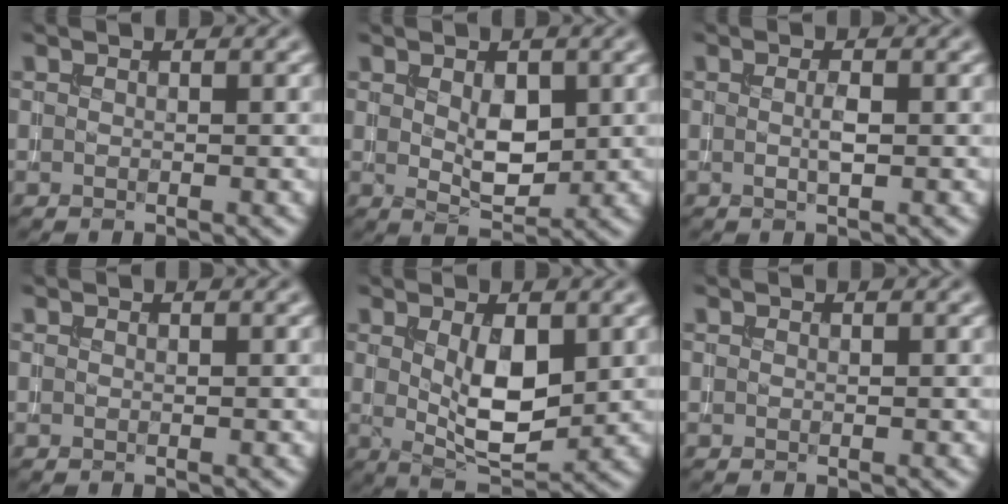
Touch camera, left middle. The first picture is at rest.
{"total": 3.0, "force": [0.5, 1.6, 2.4], "torque": [-0.046, -0.006, 0.016]}
{"total": 1.2, "force": [-0.1, 0.1, 1.2], "torque": [-0.022, 0.001, -0.001]}
{"total": 0.0}
{"total": 5.2, "force": [0.6, 2.1, 4.7], "torque": [-0.084, -0.007, 0.019]}
{"total": 0.0}